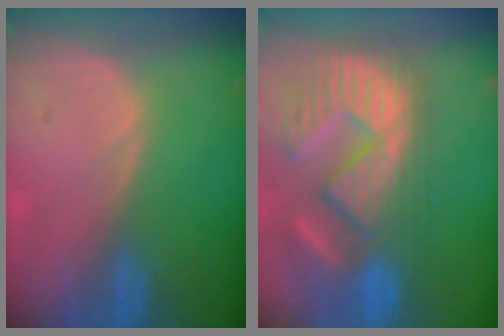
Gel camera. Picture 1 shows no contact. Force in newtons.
{"total": 13.8, "press": 12.2, "slide": 6.4}